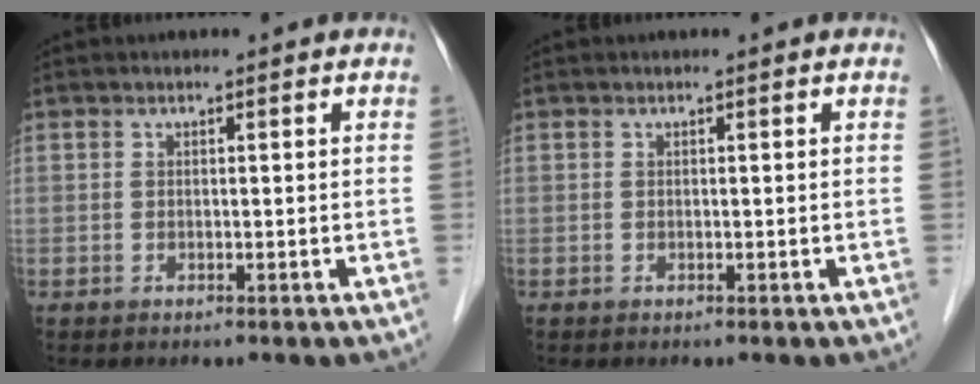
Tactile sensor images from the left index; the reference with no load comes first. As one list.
[{"total": 0.0}]